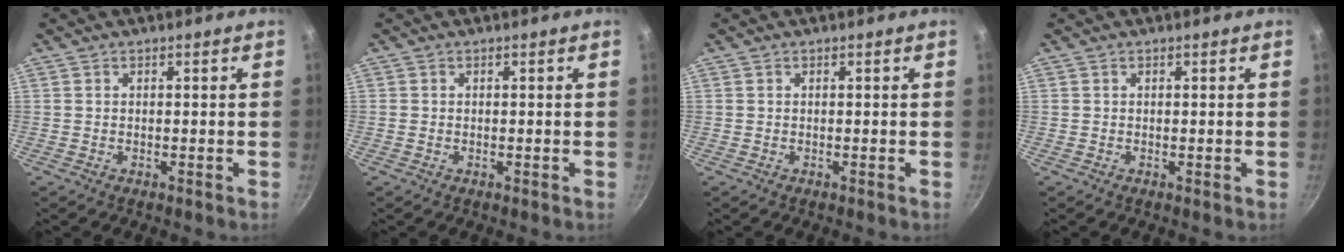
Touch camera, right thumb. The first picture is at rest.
{"total": 0.0}
{"total": 0.0}
{"total": 0.0}